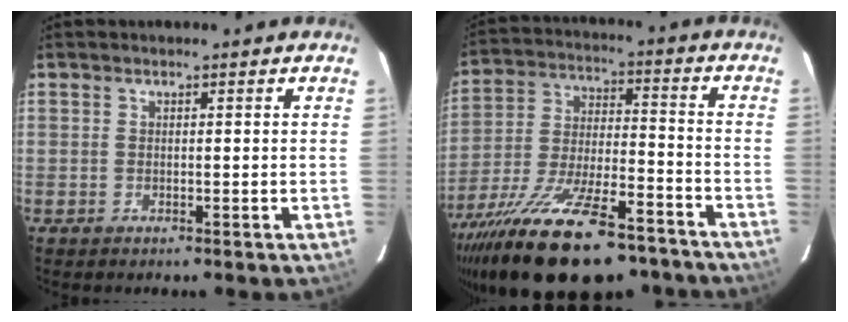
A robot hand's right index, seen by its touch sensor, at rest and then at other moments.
{"total": 28.2, "force": [-20.9, 9.5, 16.5], "torque": [-0.314, -0.050, -0.317]}